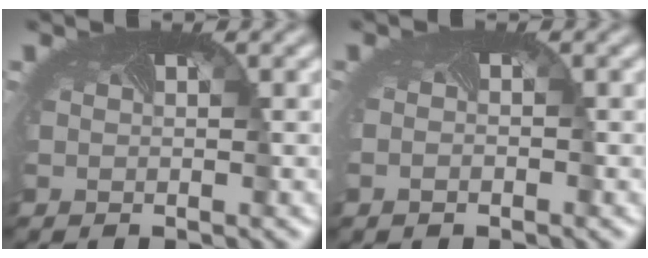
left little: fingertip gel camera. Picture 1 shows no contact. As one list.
[{"total": 0.8, "force": [-0.5, 0.5, 0.5], "torque": [-0.007, -0.005, -0.006]}]